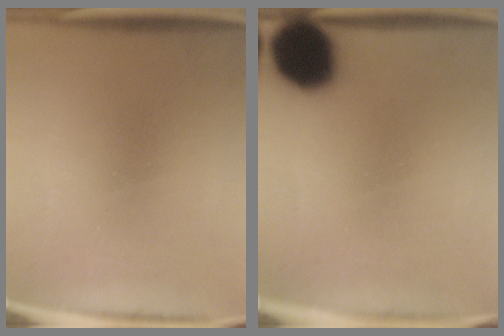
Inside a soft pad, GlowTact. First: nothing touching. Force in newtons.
{"total": 16.4}